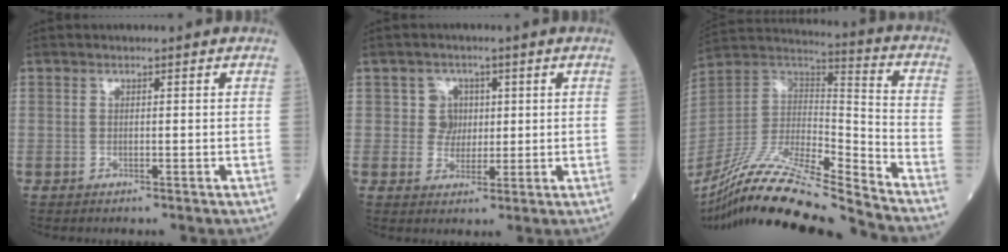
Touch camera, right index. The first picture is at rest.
{"total": 3.6, "force": [0.8, 3.5, 0.5], "torque": [-0.001, 0.007, 0.010]}
{"total": 22.2, "force": [-19.4, 0.0, 10.8], "torque": [-0.235, -0.009, -0.359]}